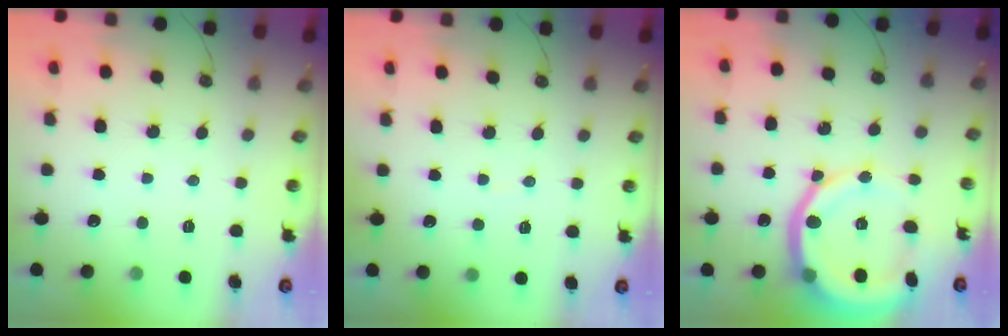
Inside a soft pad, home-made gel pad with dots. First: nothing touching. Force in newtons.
{"total": 3.6, "press": 3.5, "slide": 0.9}
{"total": 17.2, "press": 17.1, "slide": 1.9}